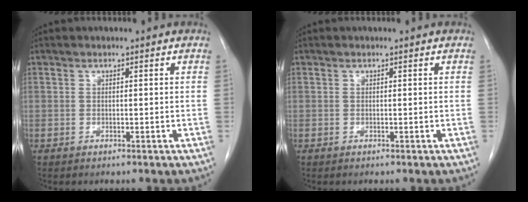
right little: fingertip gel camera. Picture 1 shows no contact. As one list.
[{"total": 0.0}]